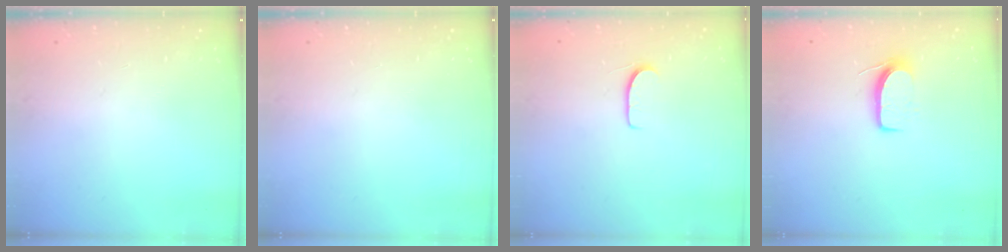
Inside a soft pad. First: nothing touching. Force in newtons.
{"total": 0.0}
{"total": 5.9, "press": 5.9, "slide": 0.4}
{"total": 7.0, "press": 7.0, "slide": 0.6}